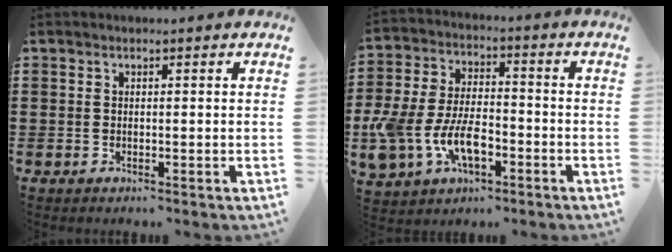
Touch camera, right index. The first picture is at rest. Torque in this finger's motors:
{"motor_torque": [1.21, -0.92, 0.73, 0.21]}